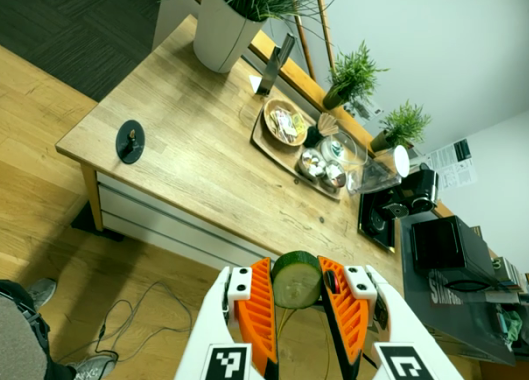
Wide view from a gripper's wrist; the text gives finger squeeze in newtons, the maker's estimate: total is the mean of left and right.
{"total": 9.2, "left": 9.6, "right": 8.7}